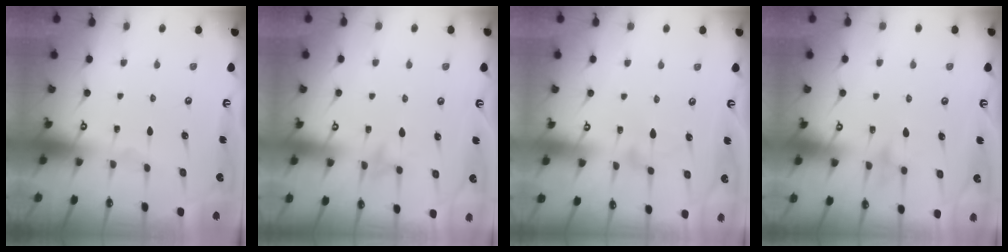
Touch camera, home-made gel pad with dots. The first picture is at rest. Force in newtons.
{"total": 5.6, "press": 5.6, "slide": 0.7}
{"total": 7.2, "press": 7.2, "slide": 0.4}
{"total": 9.7, "press": 9.7, "slide": 0.6}